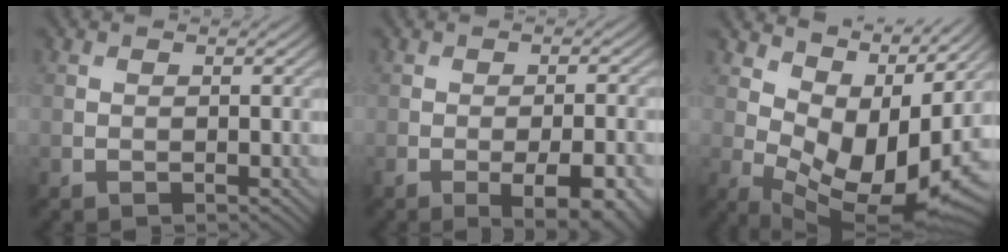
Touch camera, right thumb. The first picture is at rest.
{"total": 7.9, "force": [-3.6, 2.7, 6.5], "torque": [-0.094, -0.010, -0.038]}
{"total": 11.7, "force": [4.2, 6.2, 8.9], "torque": [-0.161, -0.017, 0.085]}